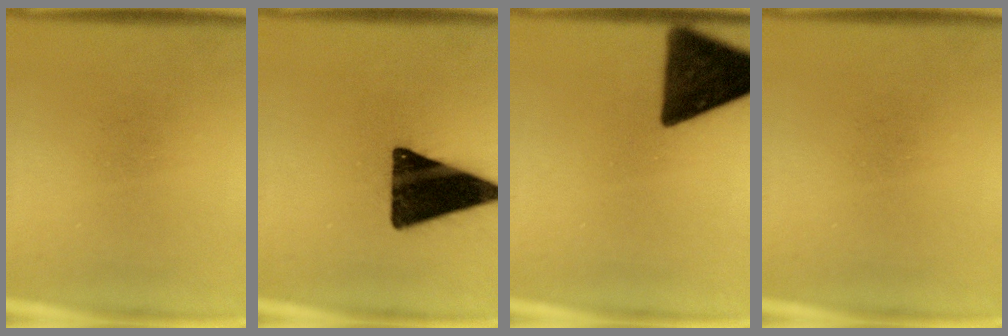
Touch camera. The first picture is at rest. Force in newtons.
{"total": 17.7}
{"total": 15.3}
{"total": 0.0}